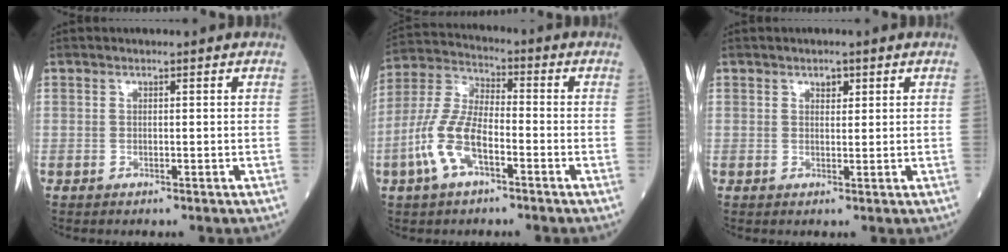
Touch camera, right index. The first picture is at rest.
{"total": 10.0, "force": [-4.0, 3.8, 8.3], "torque": [-0.196, 0.008, -0.082]}
{"total": 1.6, "force": [1.0, 0.9, 0.9], "torque": [-0.011, -0.002, 0.014]}